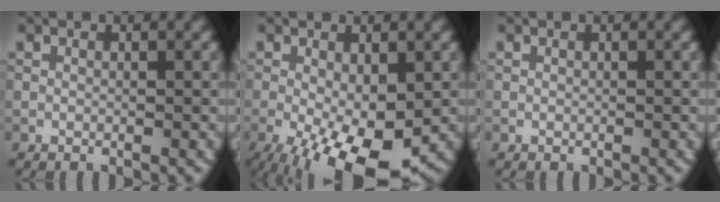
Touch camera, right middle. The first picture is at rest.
{"total": 9.7, "force": [-3.5, 3.8, 8.2], "torque": [-0.156, -0.025, -0.044]}
{"total": 0.0}